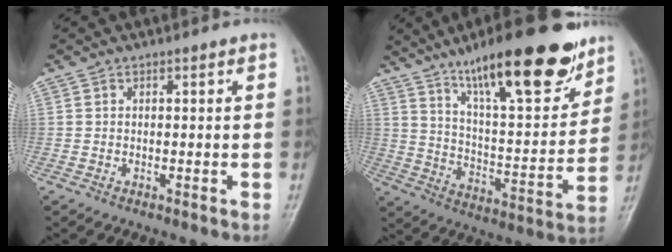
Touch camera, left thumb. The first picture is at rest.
{"total": 23.0, "force": [15.3, 6.0, 16.0], "torque": [-0.217, -0.067, 0.248]}